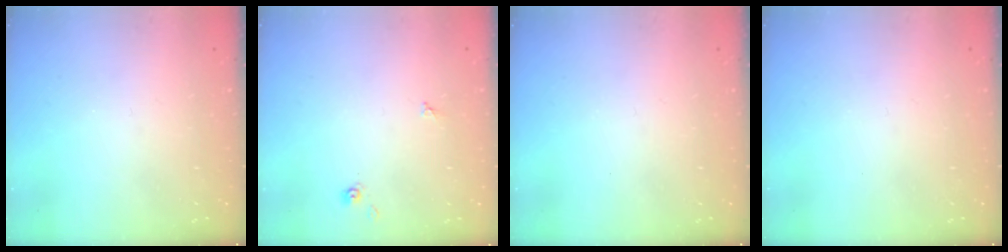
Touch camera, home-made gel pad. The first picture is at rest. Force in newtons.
{"total": 2.2, "press": 2.1, "slide": 0.3}
{"total": 0.0}
{"total": 0.0}